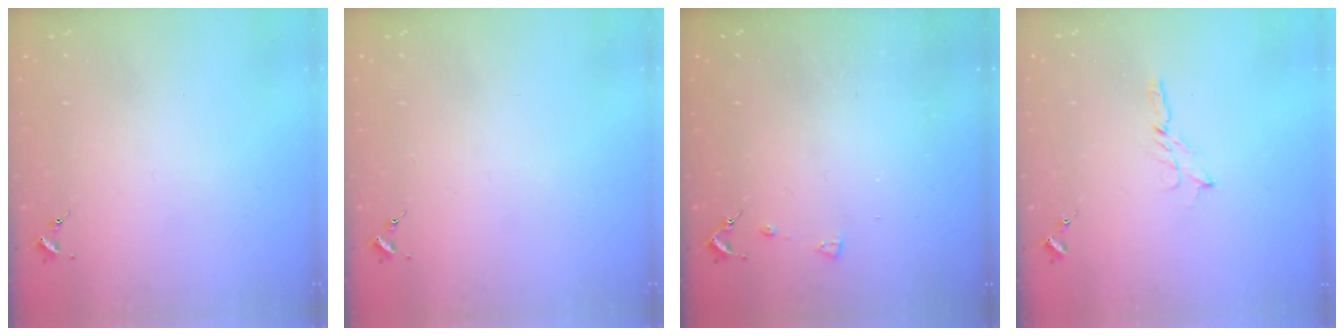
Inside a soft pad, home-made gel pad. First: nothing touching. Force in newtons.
{"total": 0.0}
{"total": 3.3, "press": 3.3, "slide": 0.6}
{"total": 3.6, "press": 3.6, "slide": 0.1}